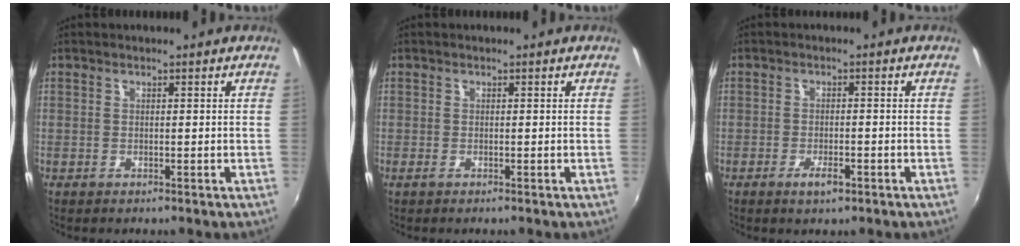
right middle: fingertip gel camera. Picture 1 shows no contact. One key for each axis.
{"total": 0.6, "fx": -0.3, "fy": 0.0, "fz": 0.5, "tx": -0.012, "ty": -0.002, "tz": -0.007}
{"total": 3.0, "fx": -1.8, "fy": 1.0, "fz": 2.2, "tx": -0.047, "ty": -0.003, "tz": -0.031}